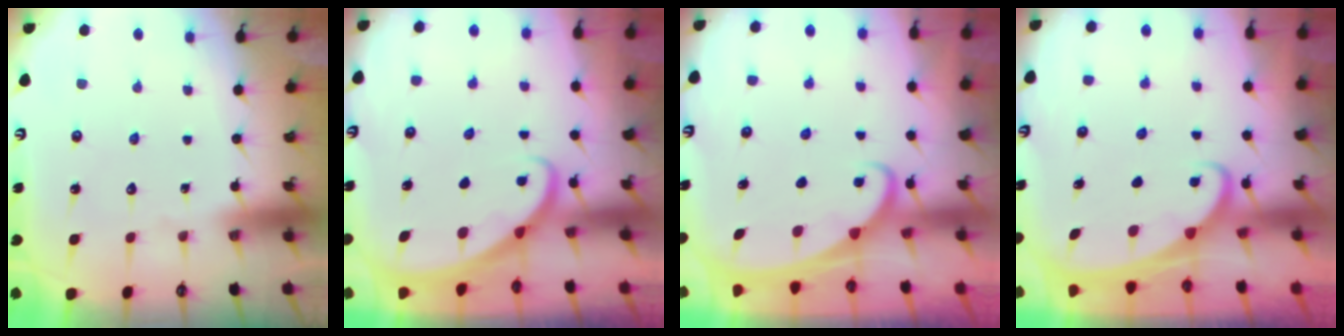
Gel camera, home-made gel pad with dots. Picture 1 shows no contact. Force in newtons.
{"total": 2.3, "press": 2.3, "slide": 0.1}
{"total": 2.2, "press": 2.2, "slide": 0.3}
{"total": 1.9, "press": 1.9, "slide": 0.3}